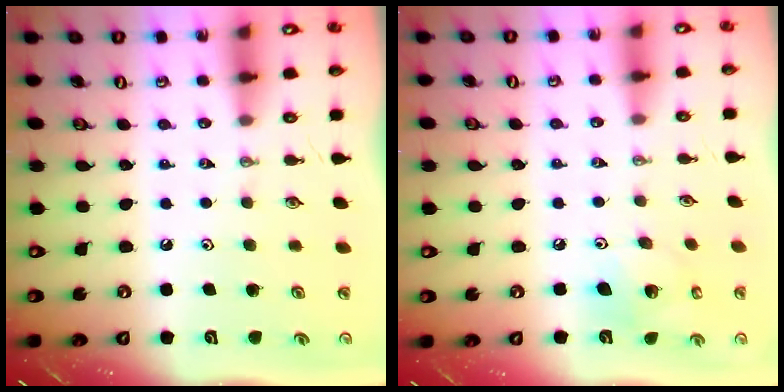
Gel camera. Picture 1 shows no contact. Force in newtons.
{"total": 11.1, "press": 10.9, "slide": 2.3}